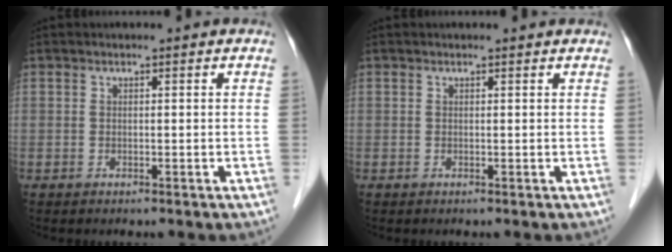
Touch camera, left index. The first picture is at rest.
{"total": 0.7, "force": [0.7, 0.0, 0.1], "torque": [-0.008, -0.001, 0.003]}